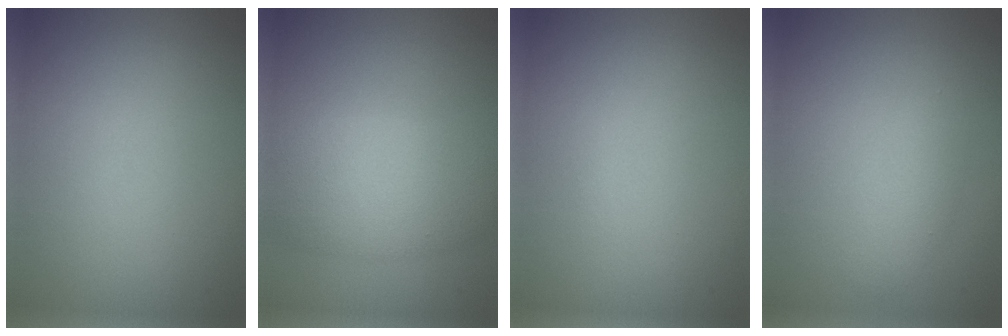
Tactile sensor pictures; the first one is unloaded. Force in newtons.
{"total": 5.9, "press": 5.9, "slide": 0.3}
{"total": 0.0}
{"total": 2.0, "press": 2.0, "slide": 0.1}